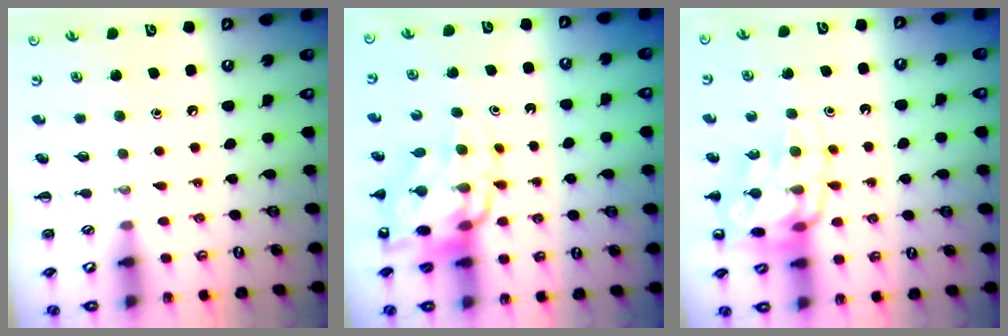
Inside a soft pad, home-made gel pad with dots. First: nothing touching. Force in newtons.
{"total": 13.9, "press": 13.4, "slide": 3.8}
{"total": 13.5, "press": 13.4, "slide": 1.4}